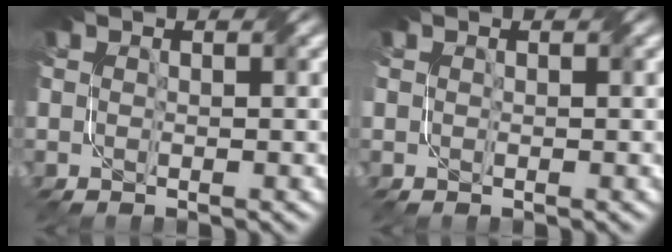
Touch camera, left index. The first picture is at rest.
{"total": 0.0}